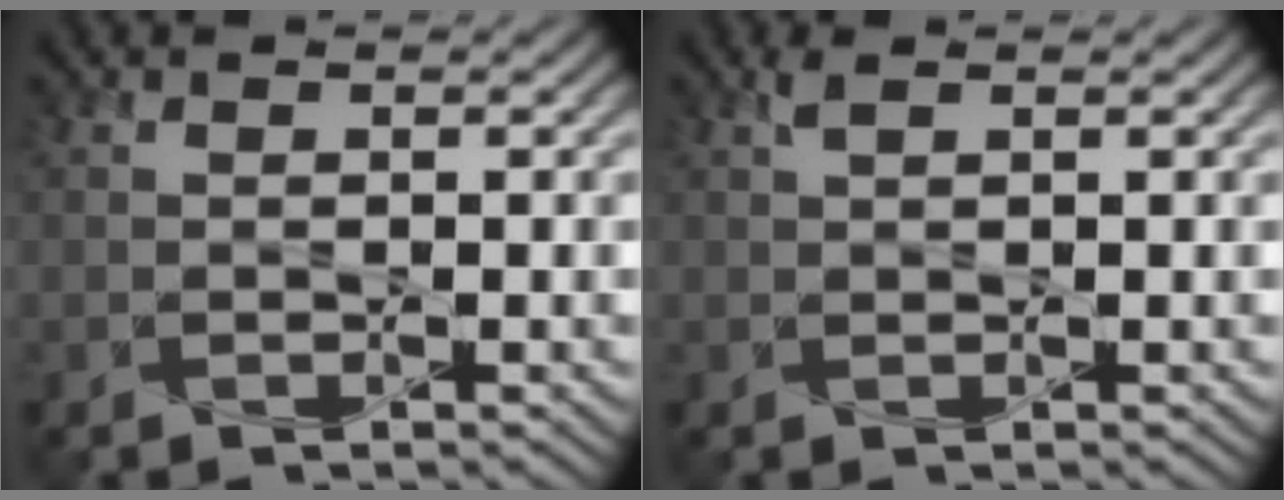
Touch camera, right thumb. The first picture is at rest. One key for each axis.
{"total": 1.0, "fx": 0.7, "fy": 0.2, "fz": 0.7, "tx": -0.021, "ty": 0.006, "tz": 0.014}